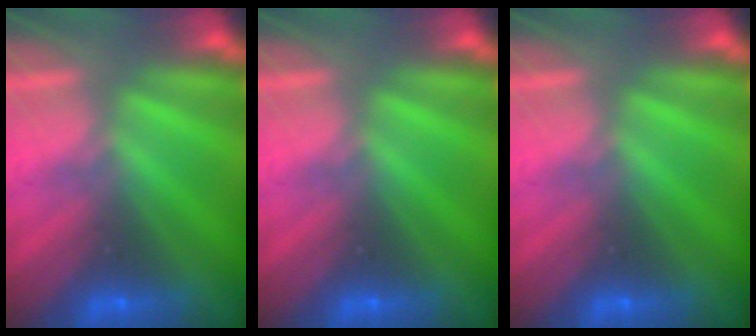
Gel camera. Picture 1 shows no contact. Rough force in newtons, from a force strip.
{"total": 0.0}
{"total": 0.0}